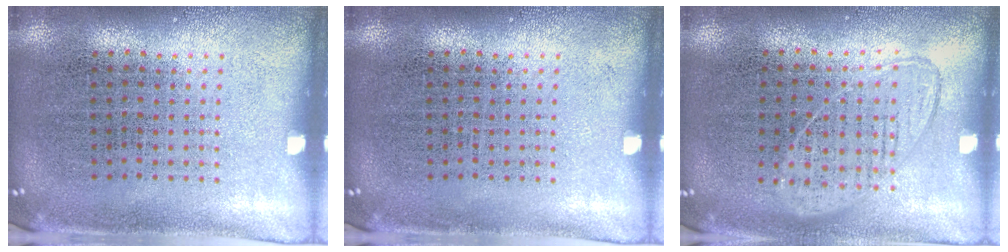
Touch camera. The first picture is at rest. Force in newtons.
{"total": 0.0}
{"total": 0.9, "press": 0.8, "slide": 0.4}